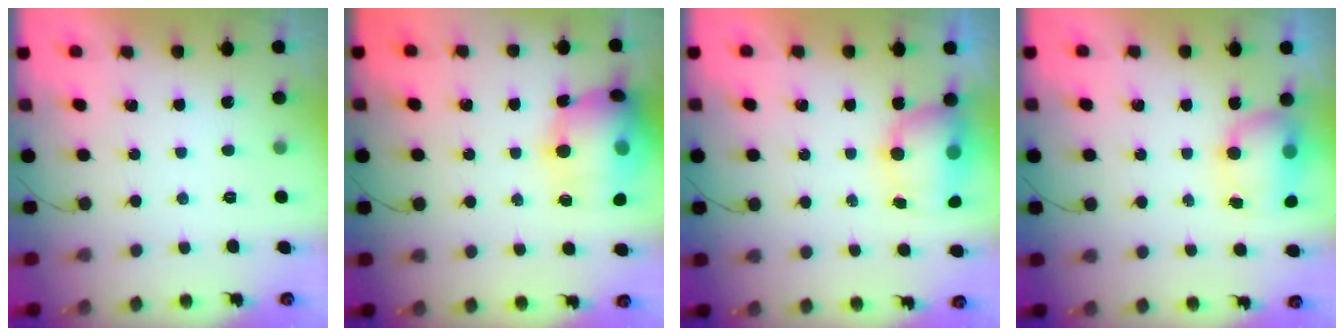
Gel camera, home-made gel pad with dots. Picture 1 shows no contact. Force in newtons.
{"total": 17.6, "press": 17.4, "slide": 2.8}
{"total": 7.3, "press": 7.3, "slide": 0.9}
{"total": 7.5, "press": 7.3, "slide": 1.3}